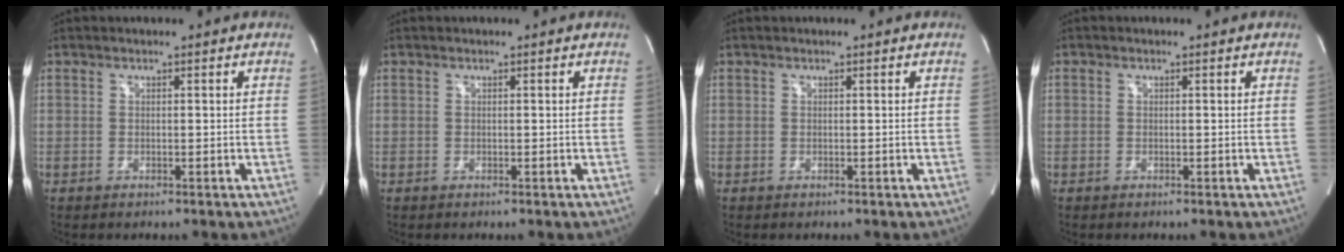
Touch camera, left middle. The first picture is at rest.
{"total": 0.0}
{"total": 0.0}
{"total": 0.0}